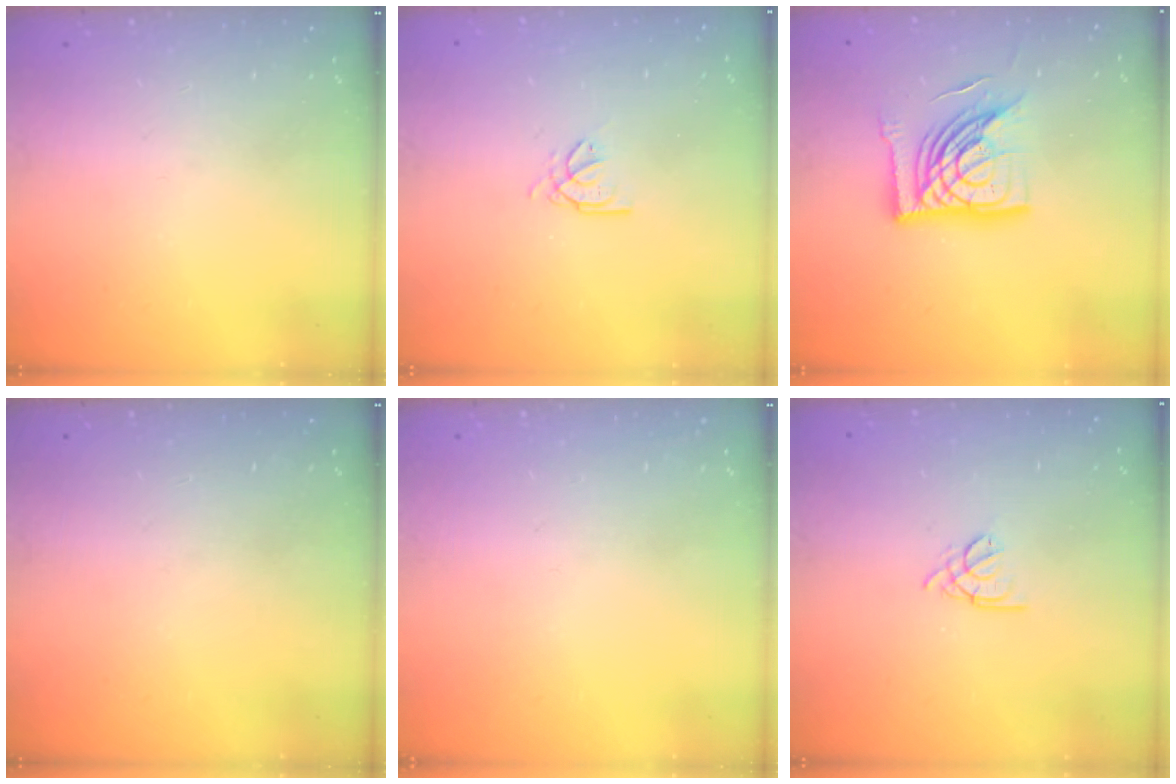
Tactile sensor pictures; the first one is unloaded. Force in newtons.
{"total": 2.7, "press": 2.7, "slide": 0.4}
{"total": 15.6, "press": 15.5, "slide": 1.2}
{"total": 0.0}
{"total": 0.0}
{"total": 1.8, "press": 1.7, "slide": 0.5}